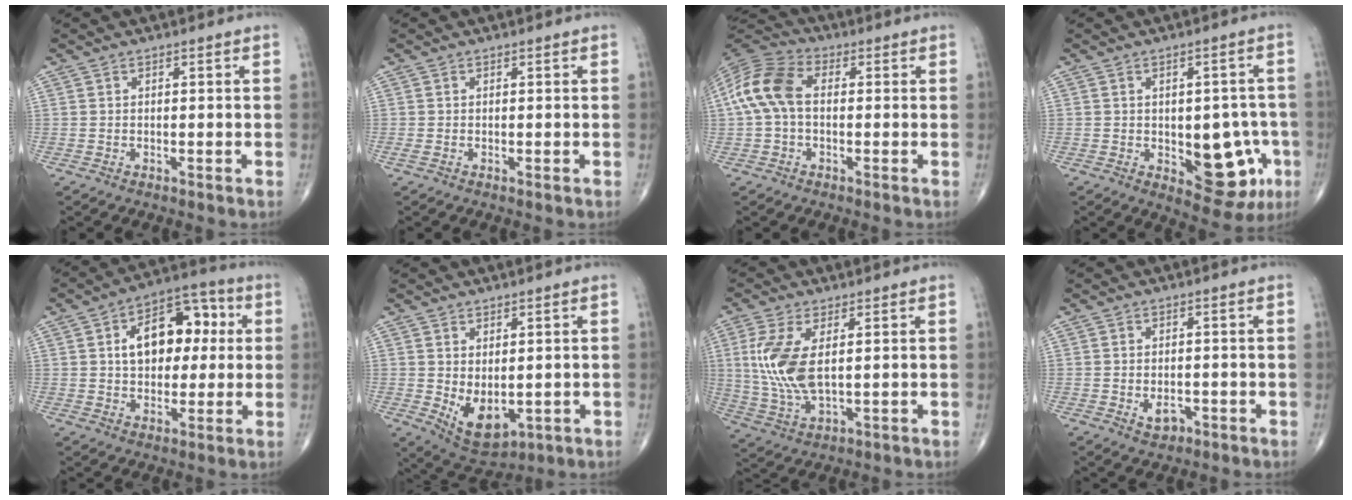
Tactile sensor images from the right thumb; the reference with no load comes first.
{"total": 0.7, "force": [-0.1, 0.2, 0.6], "torque": [-0.016, -0.001, -0.002]}
{"total": 11.0, "force": [0.5, 7.0, 8.4], "torque": [-0.180, 0.029, -0.001]}
{"total": 12.2, "force": [-3.1, 6.6, 9.8], "torque": [-0.072, 0.008, -0.026]}
{"total": 14.8, "force": [2.7, 9.4, 11.1], "torque": [-0.128, 0.023, 0.035]}
{"total": 8.0, "force": [-0.7, 4.6, 6.5], "torque": [-0.090, -0.010, 0.012]}
{"total": 10.8, "force": [1.8, 4.7, 9.5], "torque": [-0.217, -0.010, 0.045]}
{"total": 2.8, "force": [-1.0, 1.8, 1.9], "torque": [-0.022, 0.002, -0.011]}